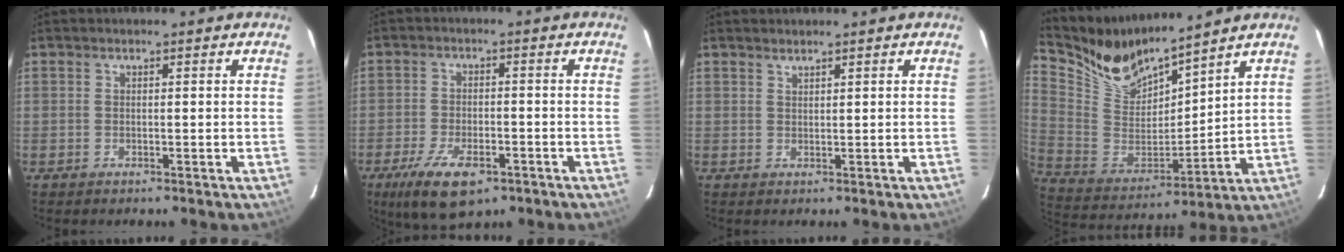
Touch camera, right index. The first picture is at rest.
{"total": 11.2, "force": [-6.7, 4.8, 7.5], "torque": [-0.166, -0.025, -0.110]}
{"total": 0.9, "force": [0.9, 0.1, 0.2], "torque": [-0.003, 0.001, 0.017]}
{"total": 13.3, "force": [12.1, 3.4, 4.3], "torque": [-0.113, -0.023, 0.246]}